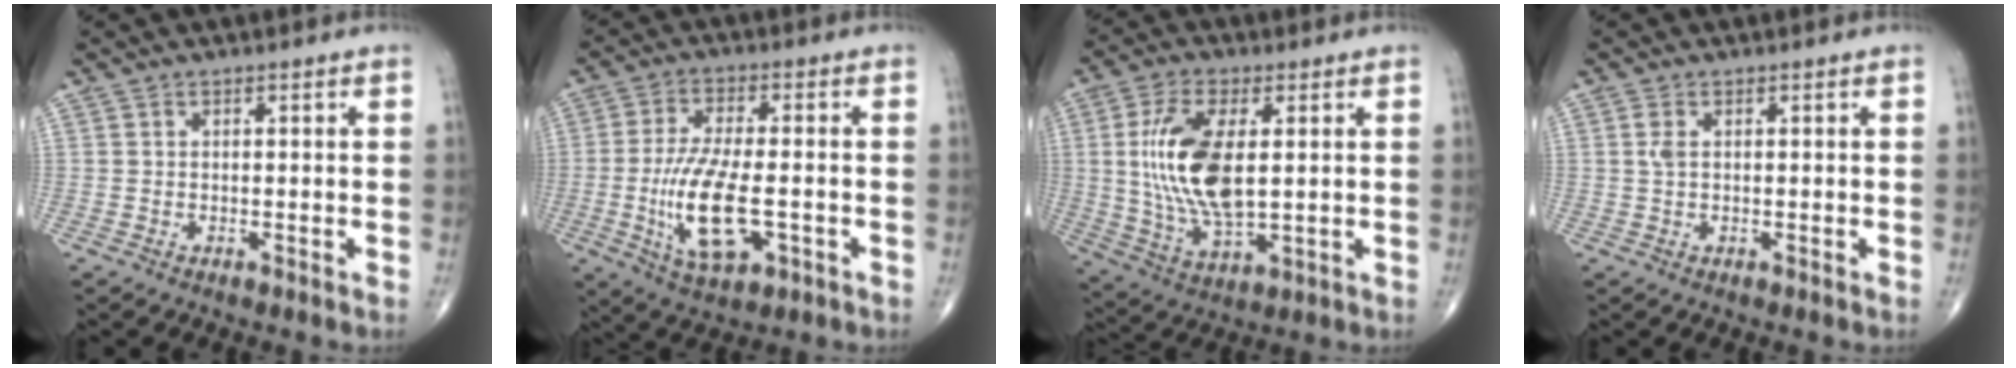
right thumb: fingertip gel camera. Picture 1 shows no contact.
{"total": 13.4, "force": [-2.8, 5.4, 11.9], "torque": [-0.228, -0.002, -0.044]}
{"total": 15.3, "force": [1.9, 6.9, 13.5], "torque": [-0.271, -0.013, 0.043]}
{"total": 1.7, "force": [0.4, 0.8, 1.4], "torque": [-0.037, 0.005, 0.010]}